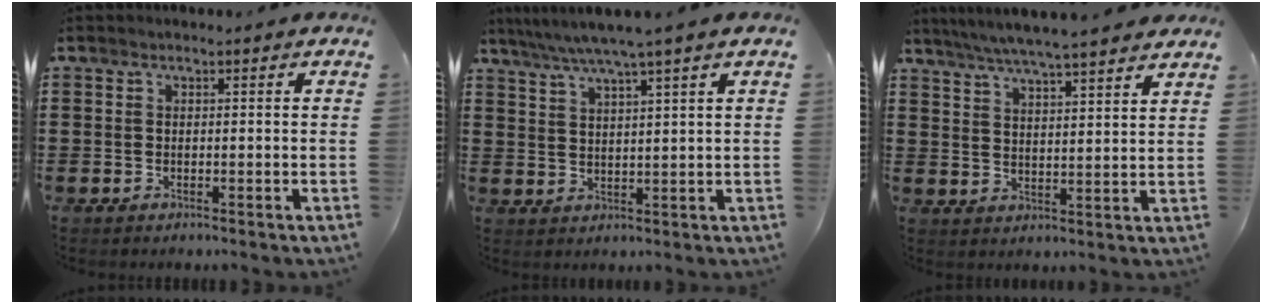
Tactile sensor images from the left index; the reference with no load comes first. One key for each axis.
{"total": 4.6, "fx": 3.5, "fy": -0.8, "fz": 2.8, "tx": -0.063, "ty": -0.013, "tz": 0.059}
{"total": 5.3, "fx": 5.0, "fy": -0.3, "fz": 1.8, "tx": -0.053, "ty": -0.021, "tz": 0.088}